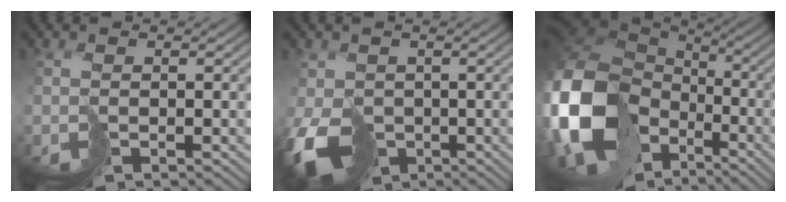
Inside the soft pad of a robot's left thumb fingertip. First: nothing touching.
{"total": 8.0, "force": [-3.0, 6.1, 4.2], "torque": [-0.104, -0.029, -0.049]}
{"total": 18.2, "force": [-4.5, 14.5, 9.9], "torque": [-0.287, -0.044, -0.074]}